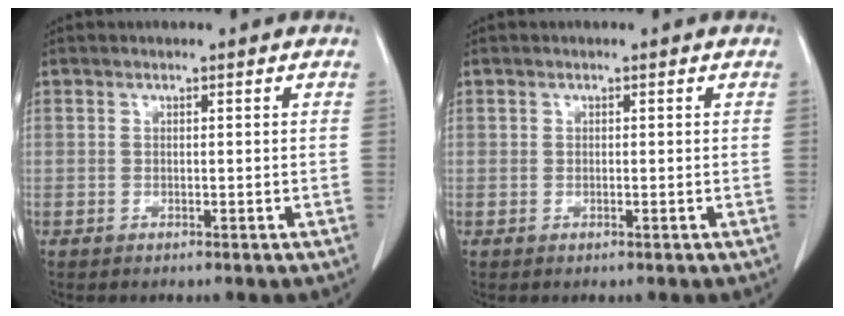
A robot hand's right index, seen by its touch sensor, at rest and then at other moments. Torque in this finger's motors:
{"motor_torque": [-0.04, 0.06, -0.01, 0.01]}